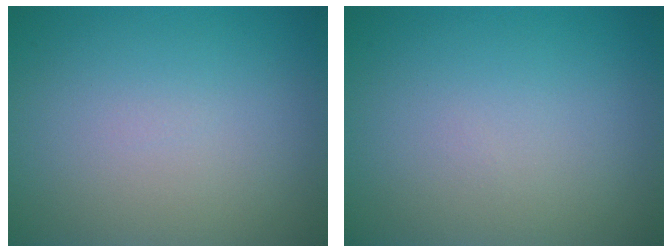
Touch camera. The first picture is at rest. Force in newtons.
{"total": 0.0}